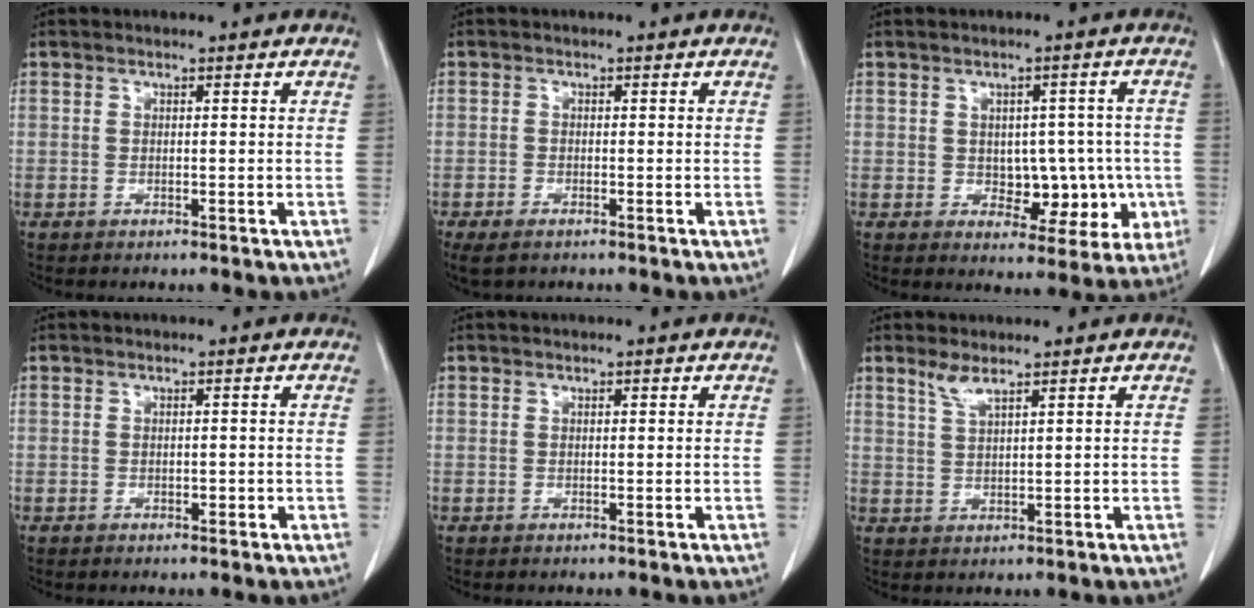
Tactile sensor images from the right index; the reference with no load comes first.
{"total": 5.0, "force": [-3.2, 2.5, 2.9], "torque": [-0.059, -0.011, -0.052]}
{"total": 10.5, "force": [-1.5, 6.9, 7.8], "torque": [-0.089, 0.027, 0.001]}
{"total": 1.4, "force": [-0.4, 0.9, 1.0], "torque": [-0.019, 0.004, -0.002]}
{"total": 0.0}
{"total": 3.0, "force": [2.2, 0.6, 2.1], "torque": [-0.046, 0.003, 0.049]}